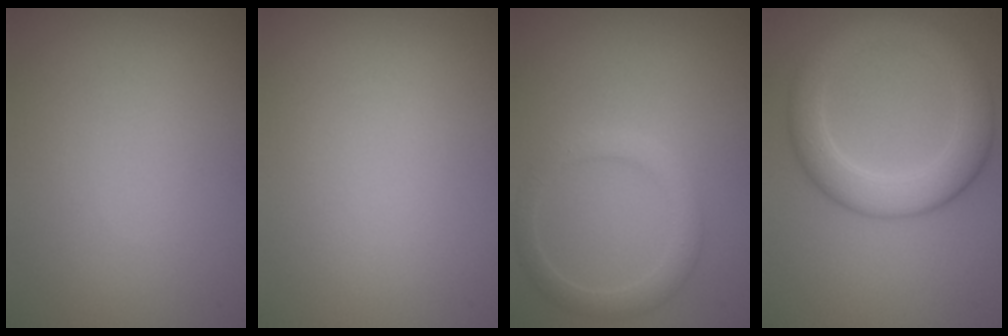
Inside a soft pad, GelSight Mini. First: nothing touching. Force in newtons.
{"total": 0.0}
{"total": 2.5, "press": 2.5, "slide": 0.1}
{"total": 5.4, "press": 5.4, "slide": 0.1}